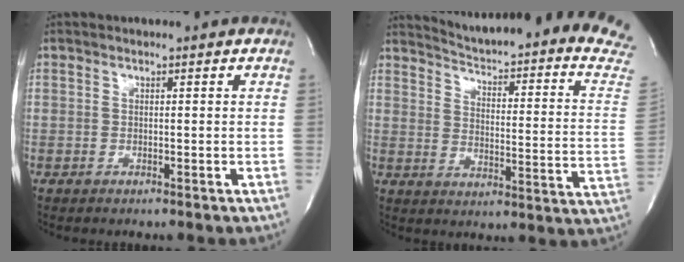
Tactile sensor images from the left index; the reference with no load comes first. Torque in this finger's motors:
{"motor_torque": [0.28, -0.81, 0.22, 0.01]}